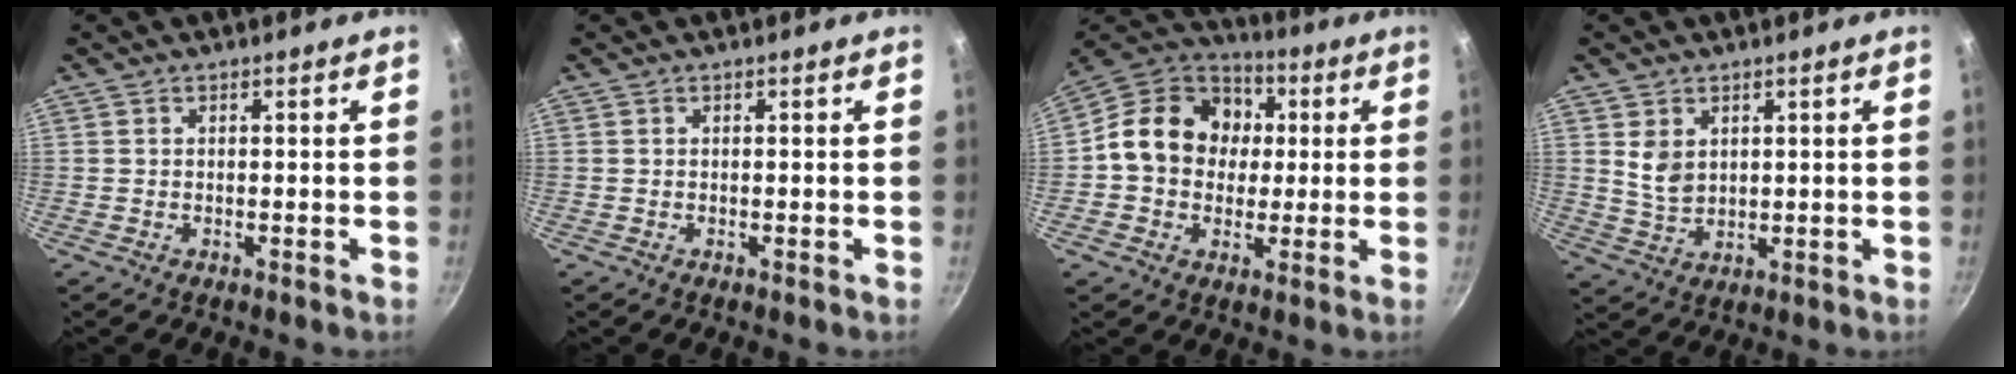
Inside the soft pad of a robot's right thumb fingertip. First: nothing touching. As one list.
[{"total": 0.0}, {"total": 17.2, "force": [1.5, 14.6, 8.9], "torque": [-0.115, 0.033, 0.010]}, {"total": 5.4, "force": [1.7, 3.8, 3.4], "torque": [-0.052, -0.017, 0.042]}]